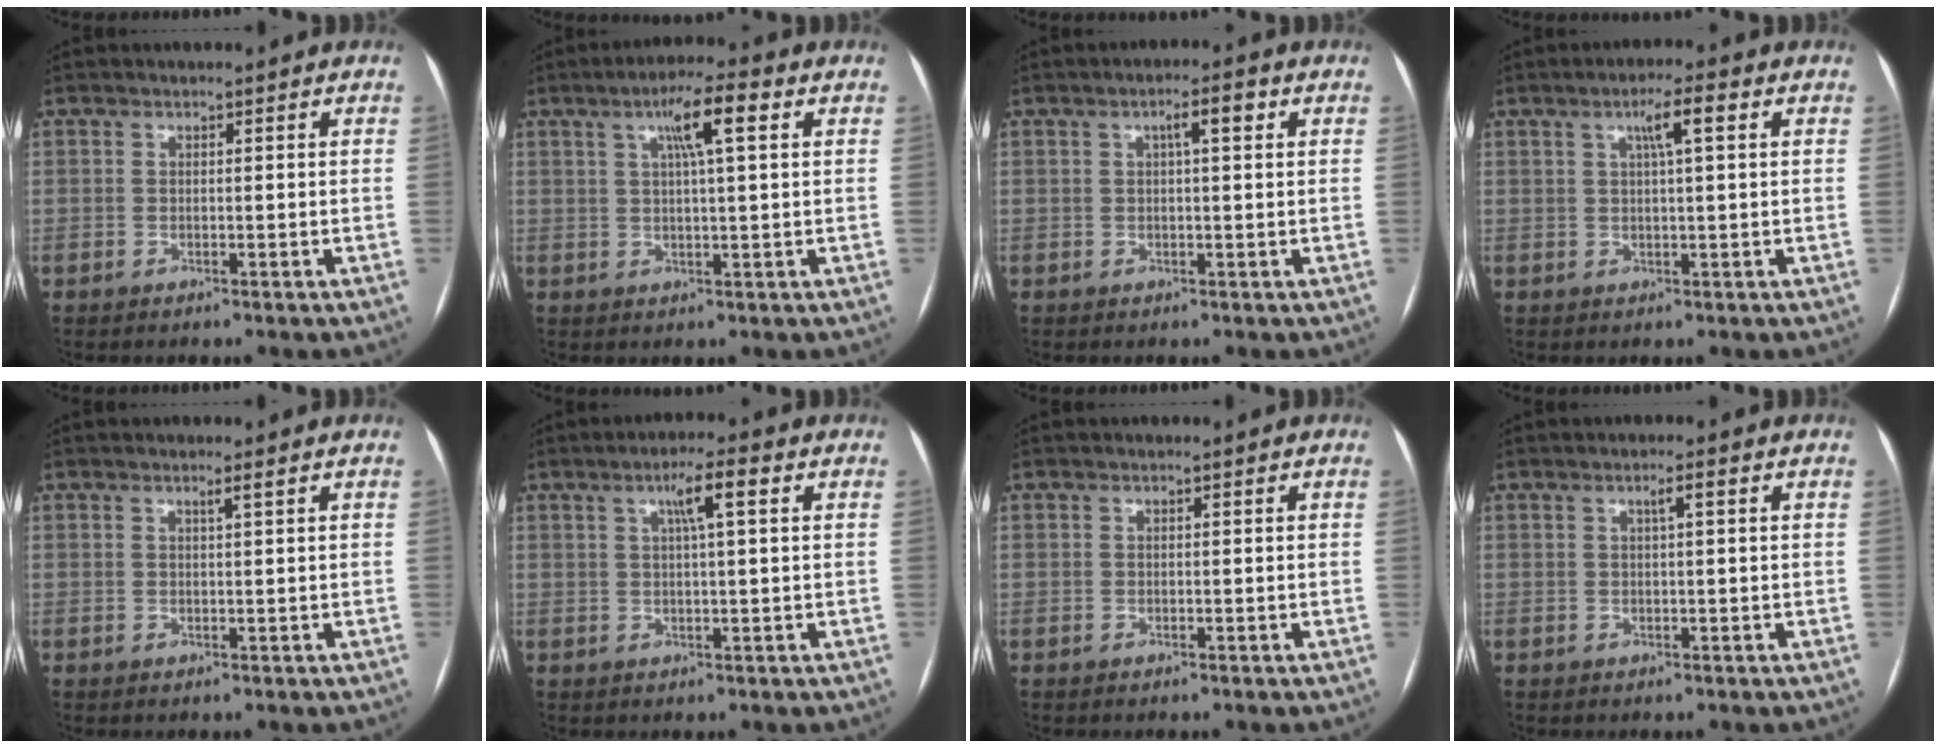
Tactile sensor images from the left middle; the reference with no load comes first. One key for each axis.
{"total": 7.0, "fx": 2.6, "fy": 0.6, "fz": 6.4, "tx": -0.114, "ty": 0.014, "tz": 0.042}
{"total": 3.2, "fx": 1.1, "fy": 0.5, "fz": 3.0, "tx": -0.047, "ty": 0.011, "tz": 0.016}
{"total": 4.2, "fx": 1.5, "fy": 0.2, "fz": 3.9, "tx": -0.068, "ty": 0.008, "tz": 0.026}
{"total": 0.9, "fx": 0.5, "fy": -0.3, "fz": 0.7, "tx": -0.018, "ty": -0.001, "tz": 0.013}
{"total": 4.9, "fx": 1.8, "fy": 0.3, "fz": 4.5, "tx": -0.078, "ty": 0.010, "tz": 0.030}
{"total": 0.0}
{"total": 1.6, "fx": 0.5, "fy": 0.0, "fz": 1.5, "tx": -0.025, "ty": 0.003, "tz": 0.009}